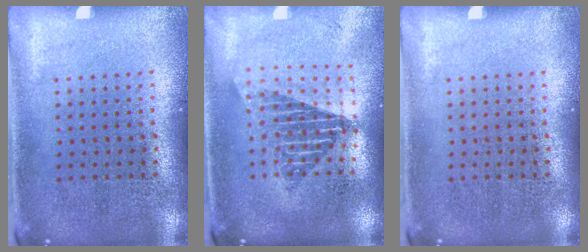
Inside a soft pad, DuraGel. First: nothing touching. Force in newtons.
{"total": 1.7, "press": 1.4, "slide": 1.1}
{"total": 0.0}